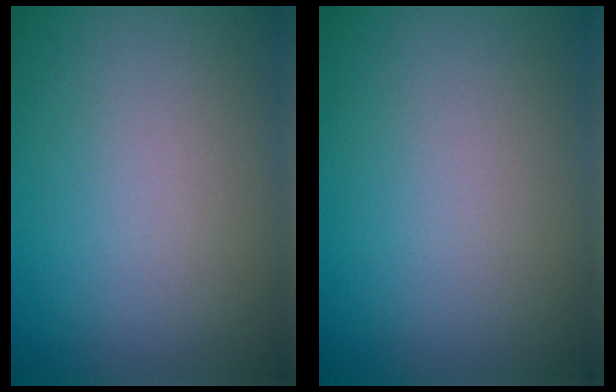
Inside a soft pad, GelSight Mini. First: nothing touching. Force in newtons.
{"total": 0.0}